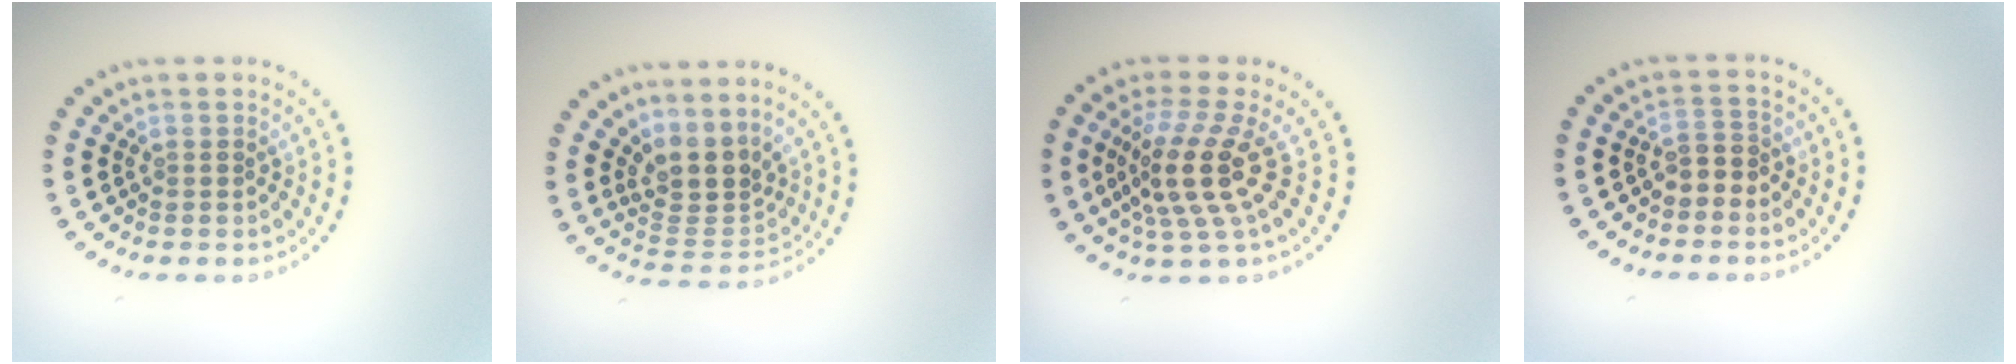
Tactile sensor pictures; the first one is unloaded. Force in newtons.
{"total": 3.5, "press": 2.5, "slide": 2.4}
{"total": 4.6, "press": 3.4, "slide": 3.1}
{"total": 1.7, "press": 1.5, "slide": 0.8}